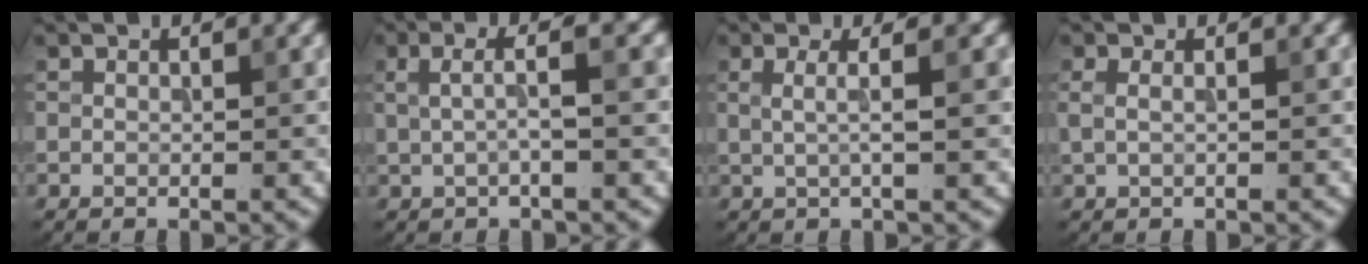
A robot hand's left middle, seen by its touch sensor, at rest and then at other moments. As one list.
[{"total": 2.8, "force": [0.3, 0.6, 2.8], "torque": [-0.052, 0.008, 0.003]}, {"total": 2.5, "force": [0.3, 0.7, 2.4], "torque": [-0.038, 0.001, 0.001]}, {"total": 1.1, "force": [0.3, 0.5, 1.0], "torque": [-0.024, -0.005, 0.005]}]